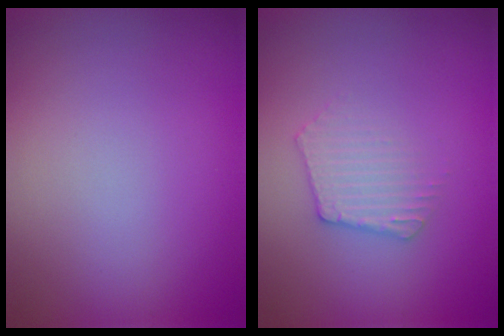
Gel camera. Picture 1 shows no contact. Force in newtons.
{"total": 2.4, "press": 2.4, "slide": 0.3}